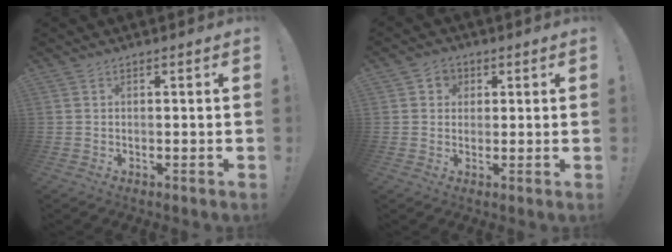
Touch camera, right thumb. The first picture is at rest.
{"total": 3.6, "force": [1.0, 3.3, 0.9], "torque": [-0.009, -0.002, 0.017]}